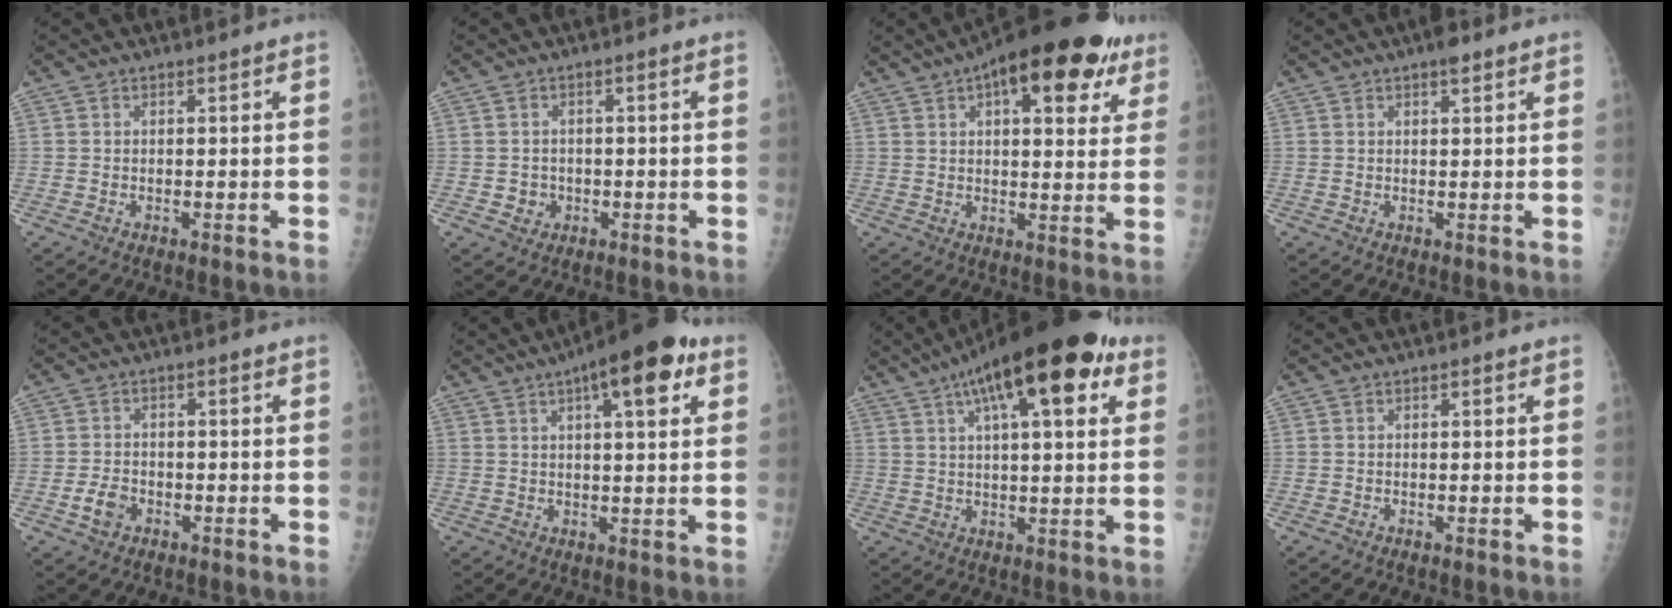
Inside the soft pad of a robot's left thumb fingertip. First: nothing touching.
{"total": 2.6, "force": [-0.9, 2.4, 0.3], "torque": [0.013, 0.006, -0.010]}
{"total": 19.5, "force": [9.9, 8.2, 14.7], "torque": [-0.179, -0.004, 0.135]}
{"total": 2.3, "force": [1.5, 0.8, 1.6], "torque": [-0.017, -0.004, 0.019]}
{"total": 3.6, "force": [-1.9, 2.6, 1.7], "torque": [-0.028, 0.014, -0.032]}
{"total": 12.8, "force": [6.0, 4.0, 10.6], "torque": [-0.132, 0.001, 0.079]}
{"total": 19.7, "force": [9.4, 6.4, 16.1], "torque": [-0.232, 0.006, 0.139]}
{"total": 0.0}